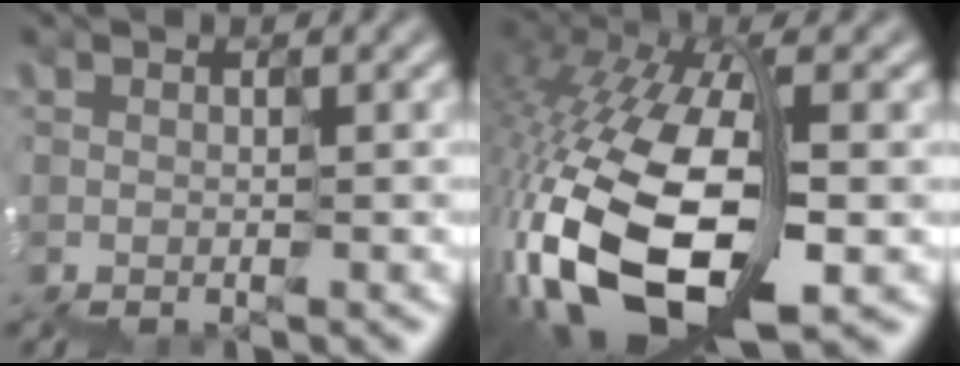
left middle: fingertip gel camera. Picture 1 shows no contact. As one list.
[{"total": 13.0, "force": [-4.3, 6.6, 10.3], "torque": [-0.245, -0.013, -0.074]}]